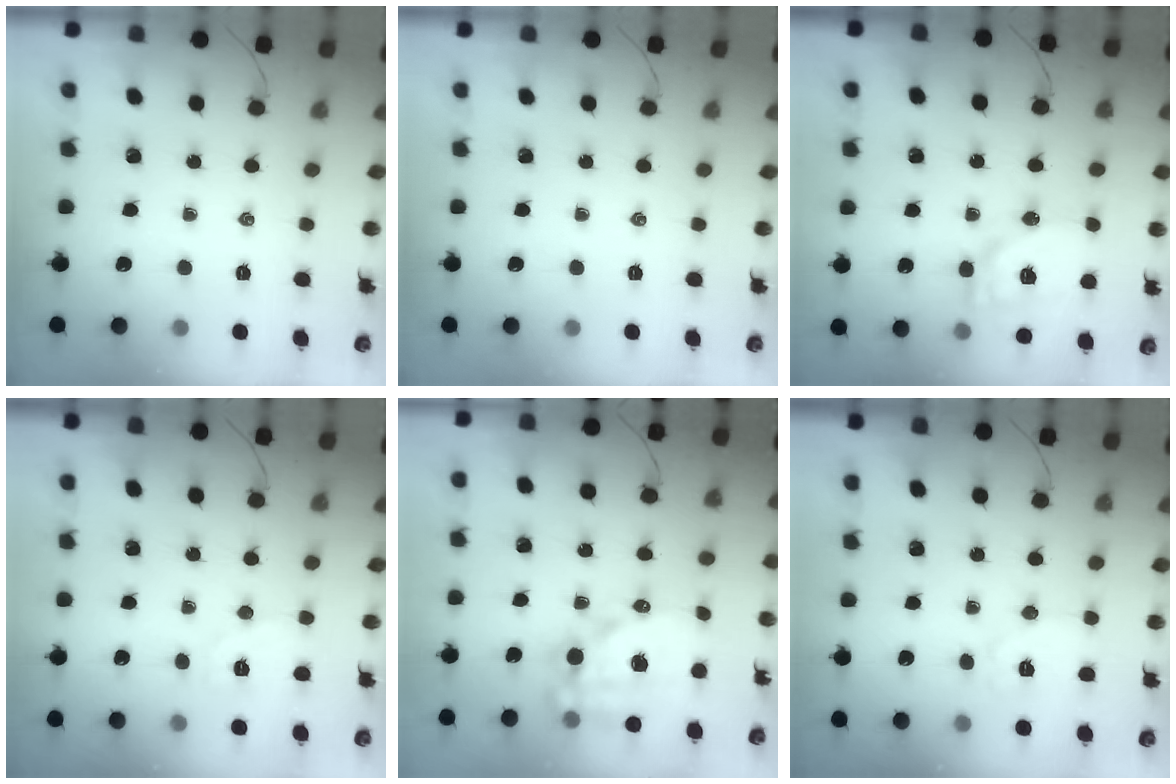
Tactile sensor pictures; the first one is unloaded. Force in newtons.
{"total": 0.0}
{"total": 15.0, "press": 14.7, "slide": 2.8}
{"total": 5.8, "press": 5.7, "slide": 1.1}
{"total": 16.3, "press": 15.9, "slide": 3.7}
{"total": 7.8, "press": 7.8, "slide": 0.6}